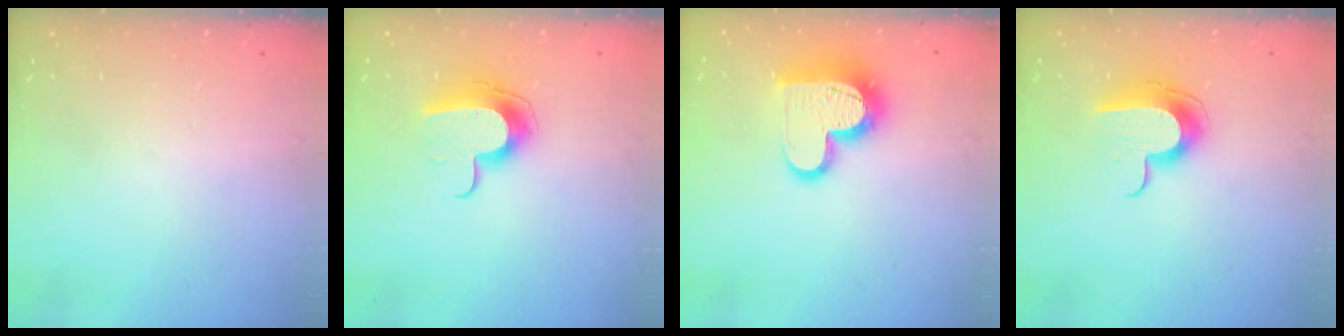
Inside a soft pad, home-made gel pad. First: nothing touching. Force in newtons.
{"total": 10.7, "press": 10.7, "slide": 0.5}
{"total": 14.7, "press": 14.6, "slide": 1.1}
{"total": 10.2, "press": 10.2, "slide": 0.2}